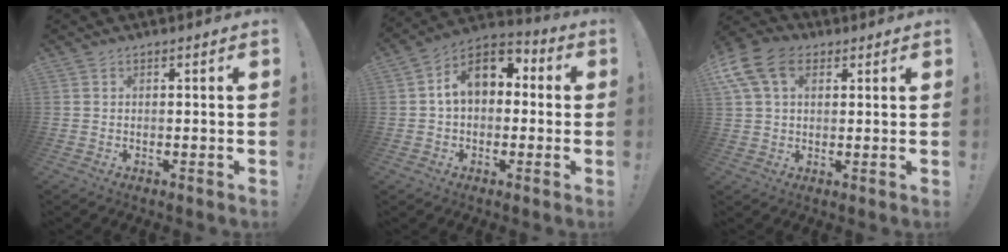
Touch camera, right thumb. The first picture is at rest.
{"total": 12.1, "force": [2.9, 8.1, 8.5], "torque": [-0.135, 0.011, 0.059]}
{"total": 12.4, "force": [4.8, 8.2, 7.9], "torque": [-0.158, -0.004, 0.097]}